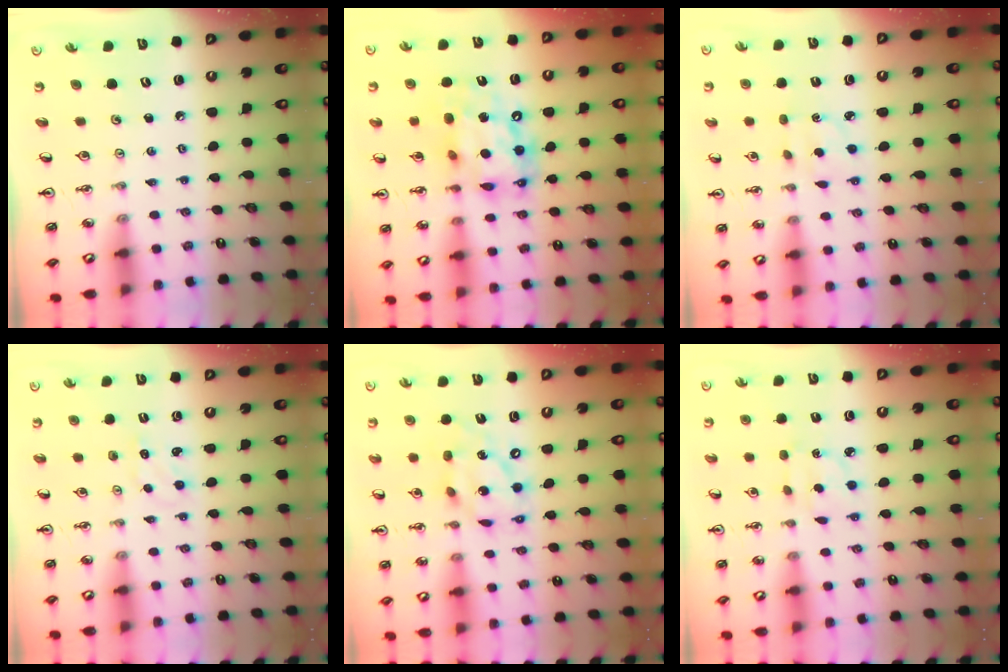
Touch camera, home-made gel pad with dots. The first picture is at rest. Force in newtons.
{"total": 14.1, "press": 14.0, "slide": 1.7}
{"total": 2.3, "press": 2.1, "slide": 0.8}
{"total": 2.3, "press": 2.3, "slide": 0.2}
{"total": 13.5, "press": 13.4, "slide": 0.9}
{"total": 3.9, "press": 3.9, "slide": 0.4}